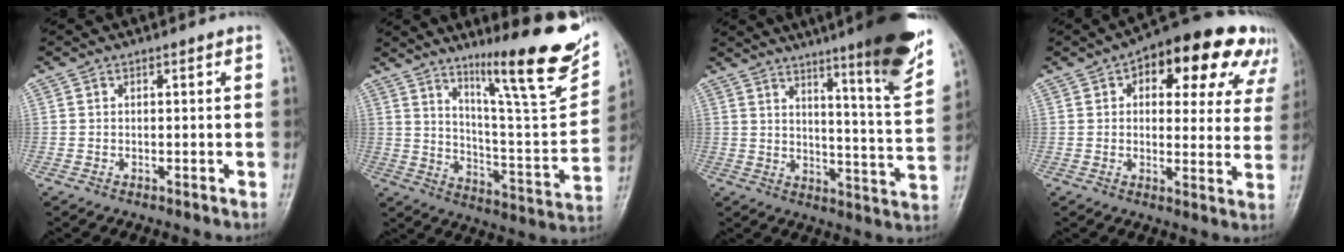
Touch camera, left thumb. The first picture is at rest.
{"total": 20.7, "force": [13.7, 2.9, 15.2], "torque": [-0.187, -0.078, 0.221]}
{"total": 19.1, "force": [12.9, 1.5, 14.0], "torque": [-0.172, -0.069, 0.174]}
{"total": 19.2, "force": [9.3, 9.9, 13.6], "torque": [-0.126, 0.010, 0.113]}